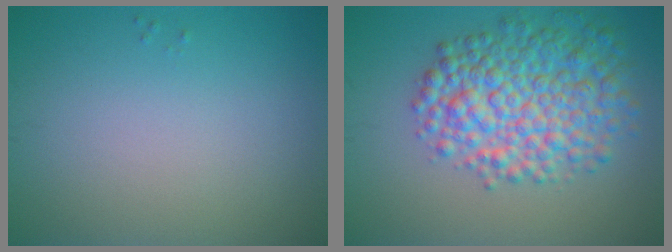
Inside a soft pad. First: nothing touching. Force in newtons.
{"total": 7.7, "press": 7.7, "slide": 0.2}